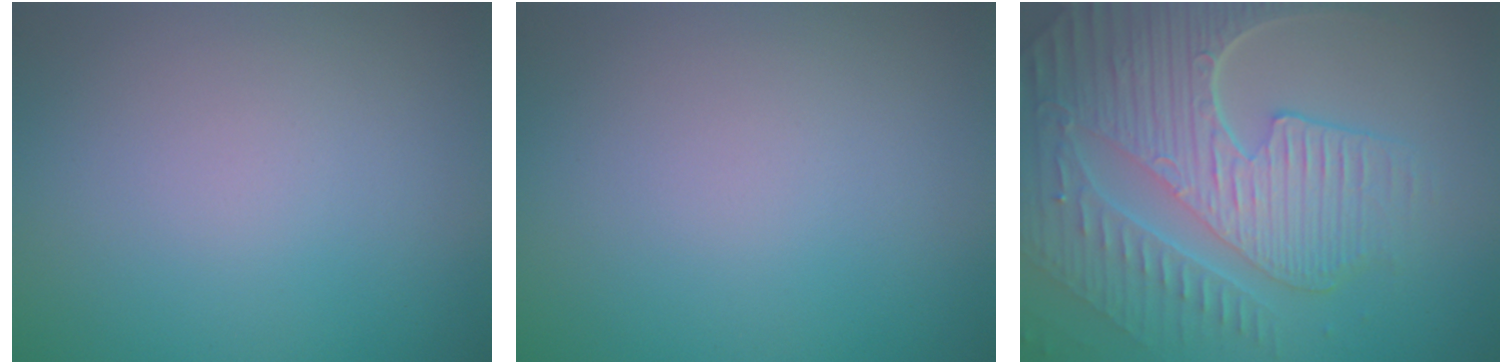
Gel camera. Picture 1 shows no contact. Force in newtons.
{"total": 0.0}
{"total": 9.3, "press": 6.2, "slide": 6.9}